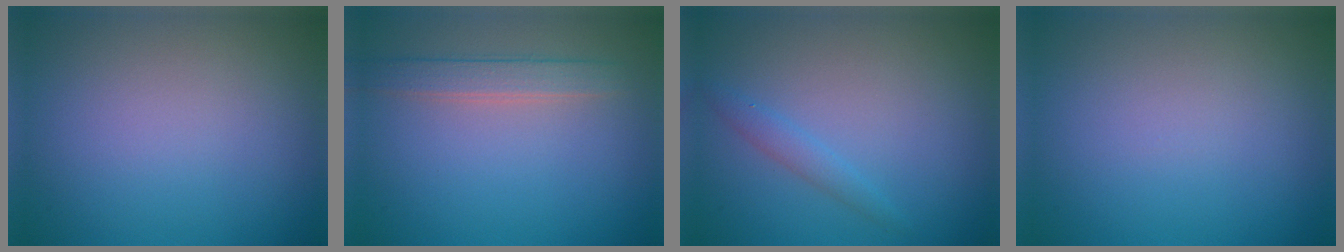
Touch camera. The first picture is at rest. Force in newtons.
{"total": 2.3, "press": 2.3, "slide": 0.3}
{"total": 1.3, "press": 1.3, "slide": 0.0}
{"total": 0.0}